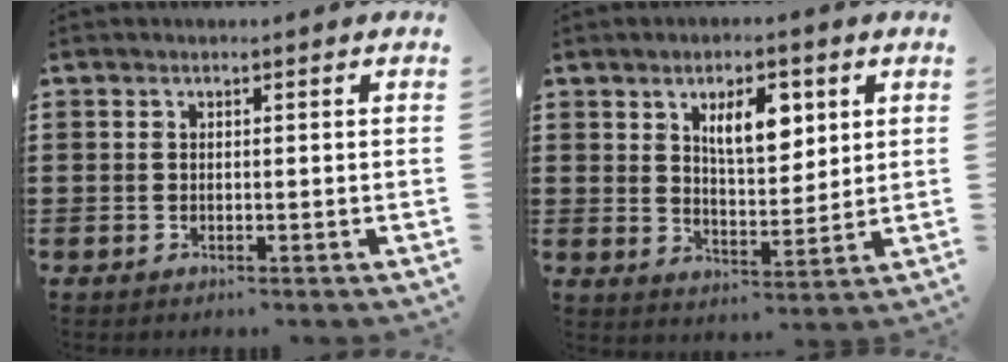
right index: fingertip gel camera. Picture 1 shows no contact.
{"total": 7.1, "force": [3.1, 3.3, 5.5], "torque": [-0.094, 0.002, 0.047]}